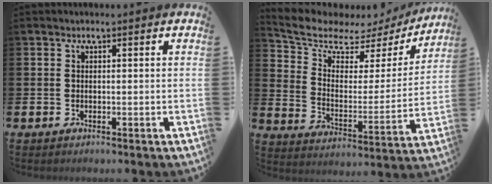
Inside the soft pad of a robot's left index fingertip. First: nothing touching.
{"total": 7.7, "force": [6.5, 3.6, 2.1], "torque": [-0.088, -0.042, 0.110]}